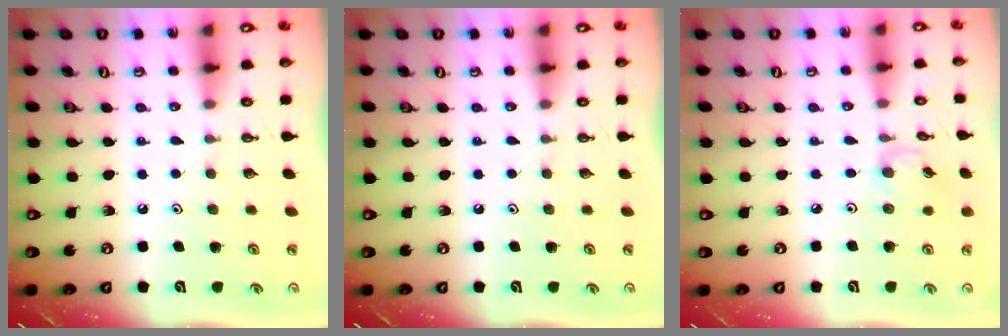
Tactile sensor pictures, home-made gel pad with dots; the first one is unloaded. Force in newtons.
{"total": 0.0}
{"total": 2.9, "press": 2.9, "slide": 0.1}